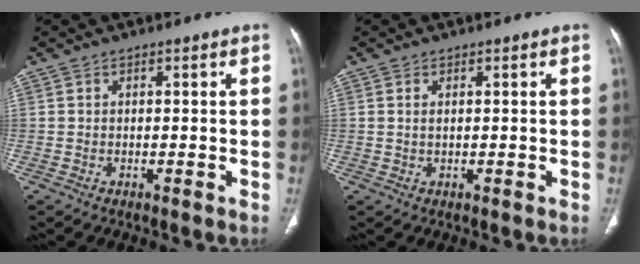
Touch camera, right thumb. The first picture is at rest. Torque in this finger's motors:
{"motor_torque": [-0.44, -0.04, -0.15, 0.13, -0.02]}